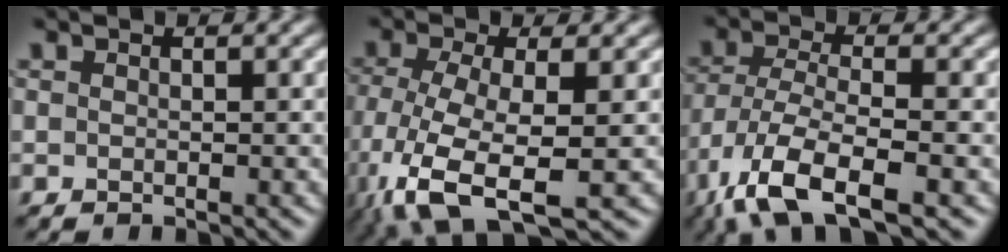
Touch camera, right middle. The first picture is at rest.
{"total": 8.9, "force": [-3.9, 3.3, 7.3], "torque": [-0.166, -0.020, -0.075]}
{"total": 8.9, "force": [-5.0, 3.1, 6.7], "torque": [-0.140, -0.014, -0.100]}